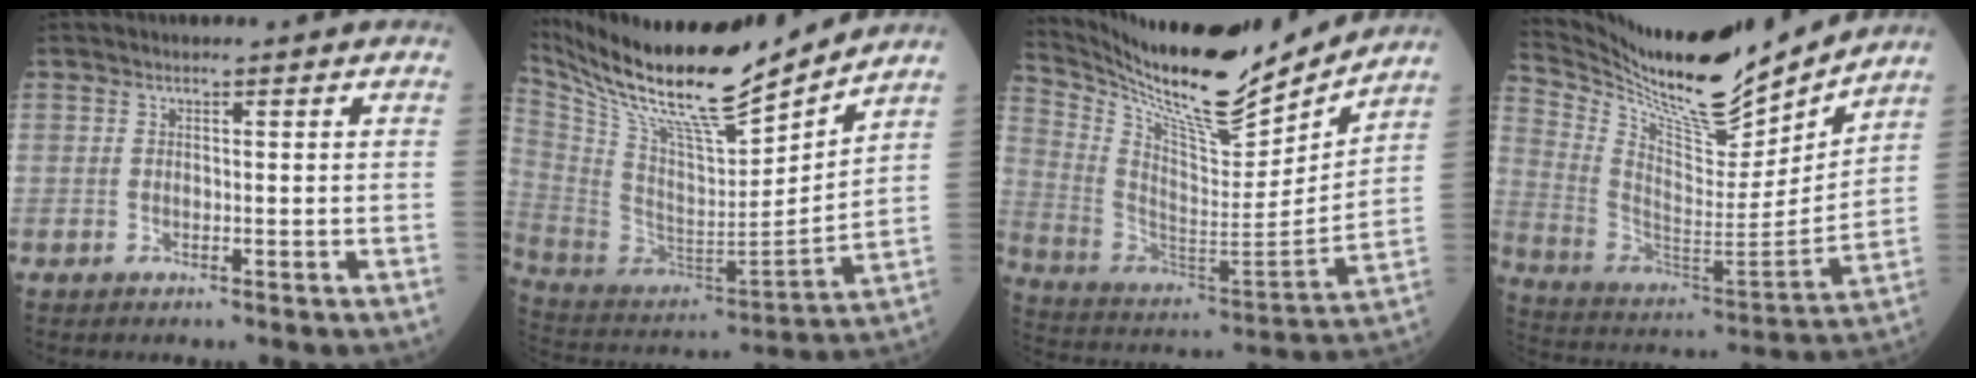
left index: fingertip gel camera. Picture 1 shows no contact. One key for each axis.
{"total": 22.2, "fx": 18.8, "fy": 2.2, "fz": 11.5, "tx": -0.217, "ty": -0.010, "tz": 0.334}
{"total": 20.9, "fx": 18.8, "fy": 2.4, "fz": 8.7, "tx": -0.178, "ty": -0.032, "tz": 0.313}
{"total": 19.7, "fx": 17.8, "fy": 2.5, "fz": 8.0, "tx": -0.165, "ty": -0.029, "tz": 0.303}